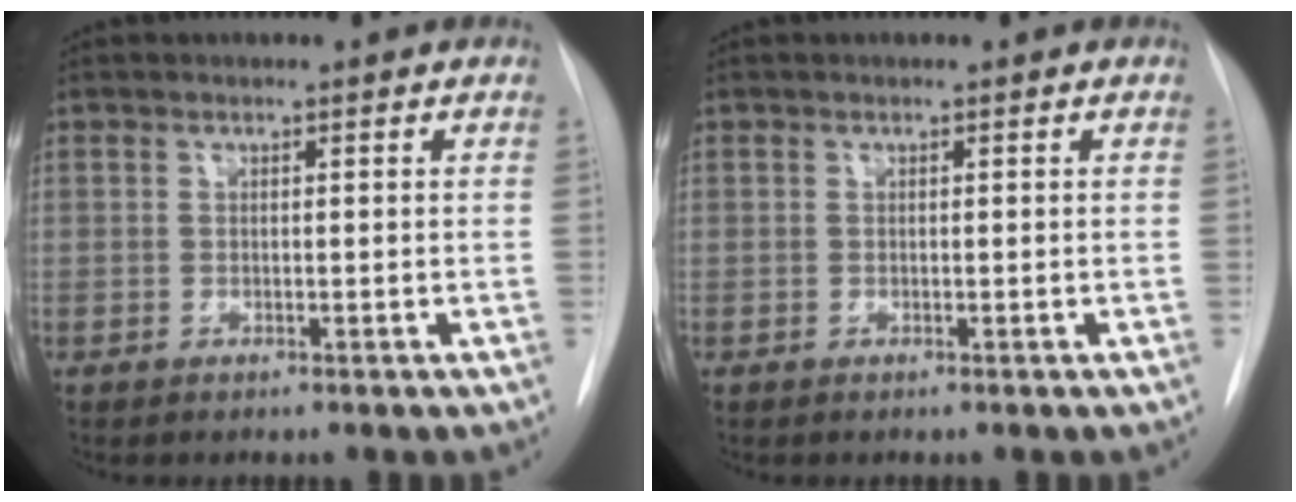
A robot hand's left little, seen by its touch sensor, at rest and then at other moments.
{"total": 0.0}